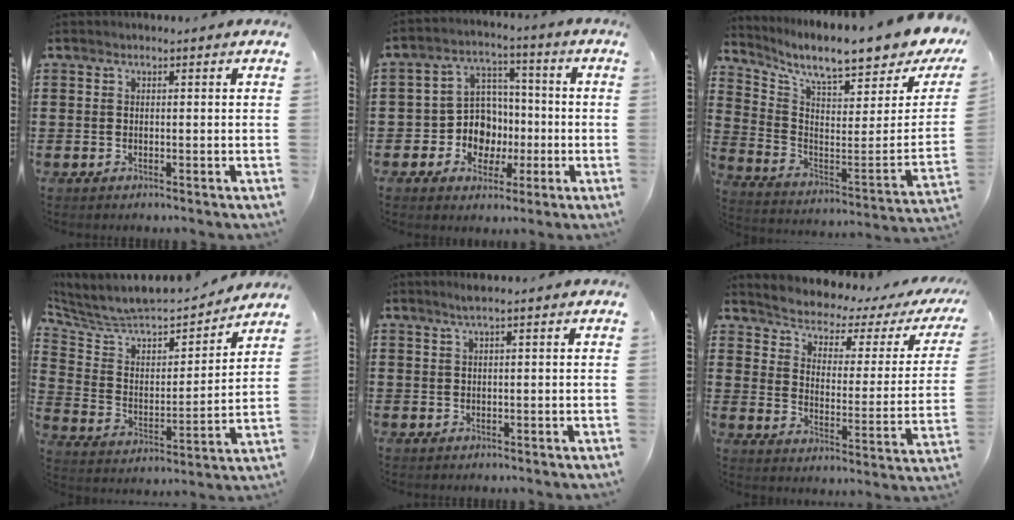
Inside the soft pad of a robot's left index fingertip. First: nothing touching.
{"total": 8.4, "force": [-1.2, 7.8, 2.9], "torque": [-0.075, 0.012, -0.015]}
{"total": 8.7, "force": [7.2, 0.3, 4.8], "torque": [-0.110, -0.071, 0.112]}
{"total": 6.5, "force": [6.0, 1.9, 1.4], "torque": [-0.065, -0.051, 0.099]}
{"total": 1.4, "force": [0.8, -0.2, 1.2], "torque": [-0.023, 0.000, 0.014]}
{"total": 2.7, "force": [2.3, 0.7, 1.1], "torque": [-0.041, -0.028, 0.029]}